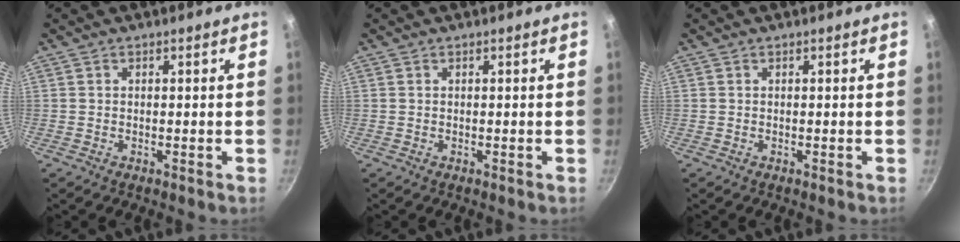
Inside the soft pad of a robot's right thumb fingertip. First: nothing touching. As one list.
[{"total": 0.0}, {"total": 0.0}]